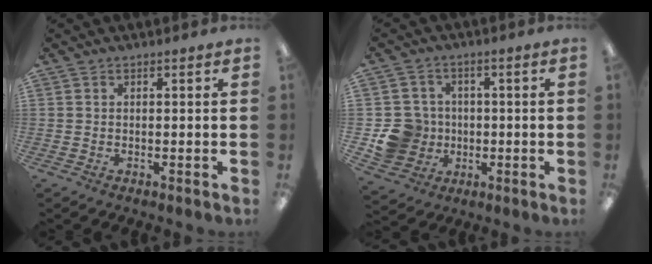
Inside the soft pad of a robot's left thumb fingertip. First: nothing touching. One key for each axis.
{"total": 10.1, "fx": -1.6, "fy": 9.6, "fz": 2.7, "tx": -0.057, "ty": 0.019, "tz": -0.017}